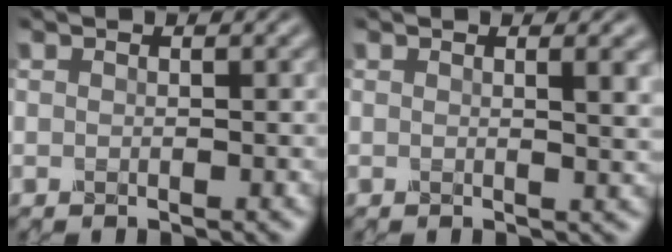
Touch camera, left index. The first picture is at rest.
{"total": 2.5, "force": [0.8, 0.8, 2.3], "torque": [-0.017, 0.003, 0.007]}